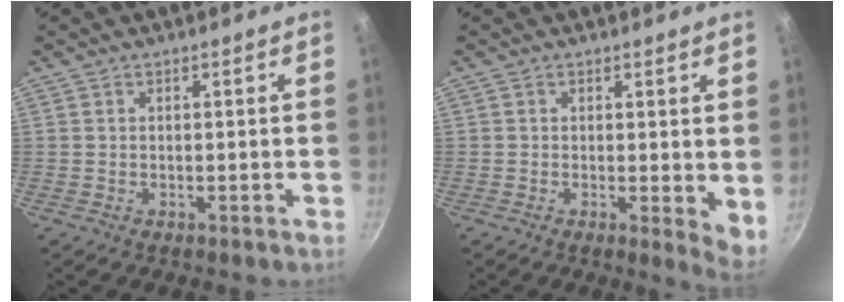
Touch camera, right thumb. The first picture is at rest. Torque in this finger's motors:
{"motor_torque": [-0.30, 0.03, -0.14, -0.01, 0.00]}